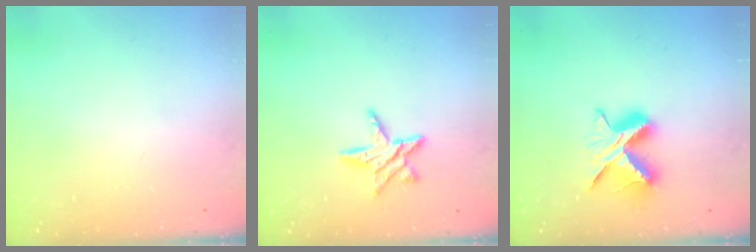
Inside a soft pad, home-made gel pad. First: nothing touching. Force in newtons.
{"total": 8.9, "press": 8.9, "slide": 0.5}
{"total": 8.9, "press": 8.9, "slide": 0.6}